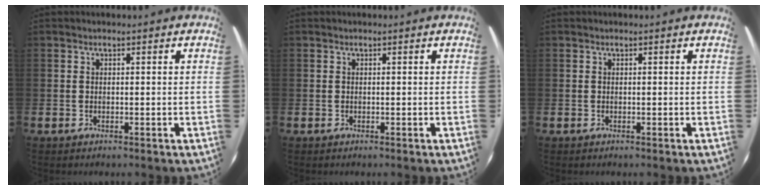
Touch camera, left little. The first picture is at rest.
{"total": 0.0}
{"total": 0.0}